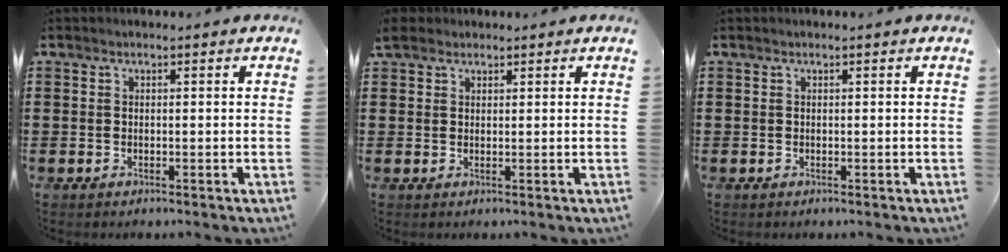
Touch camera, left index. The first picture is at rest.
{"total": 2.7, "force": [2.2, 1.4, 0.8], "torque": [-0.022, 0.008, 0.042]}
{"total": 0.0}